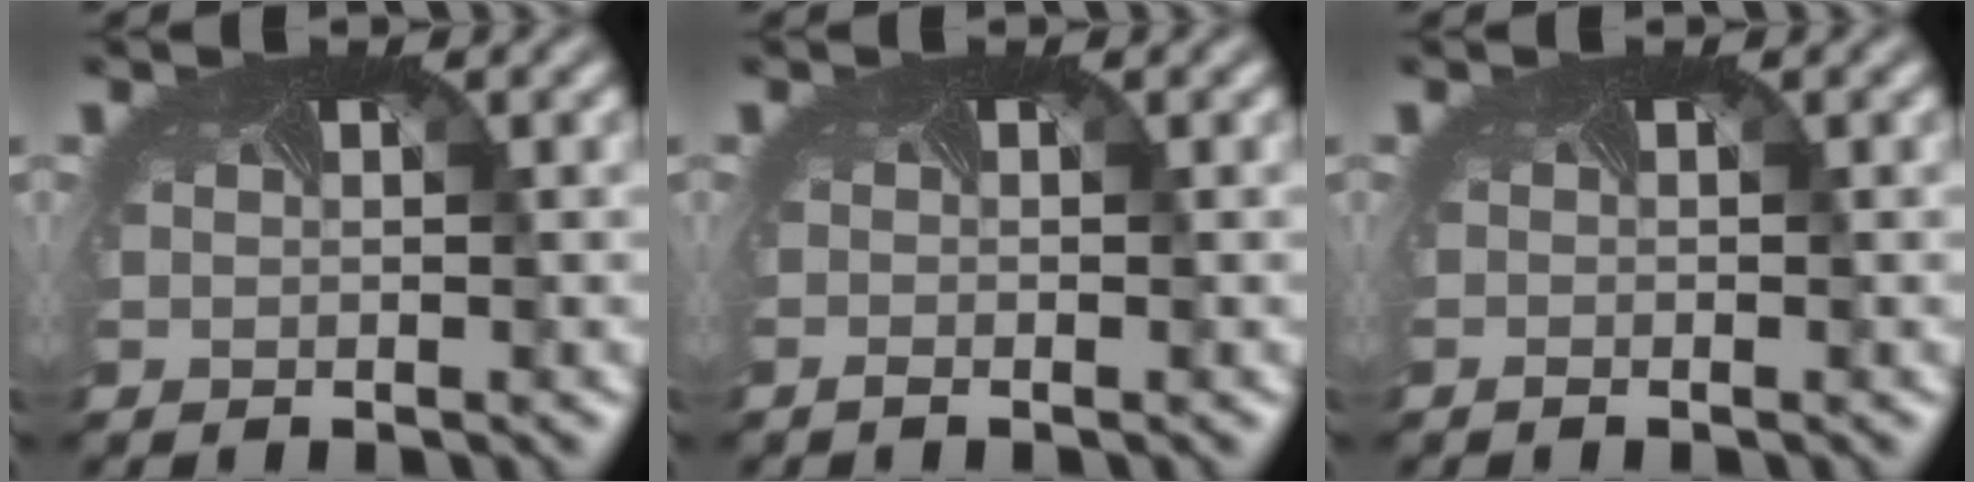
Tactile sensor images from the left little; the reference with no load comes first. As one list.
[{"total": 0.7, "force": [-0.7, -0.1, 0.2], "torque": [-0.011, -0.003, -0.013]}, {"total": 0.5, "force": [-0.5, -0.1, 0.1], "torque": [-0.007, -0.002, -0.009]}]